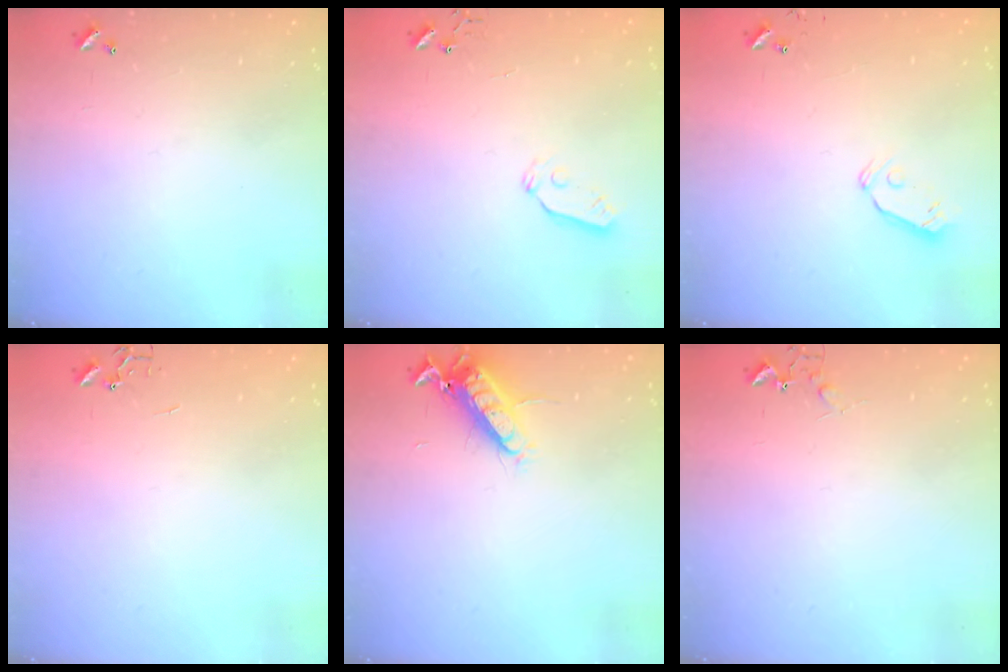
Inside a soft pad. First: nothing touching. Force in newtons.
{"total": 5.0, "press": 4.9, "slide": 0.6}
{"total": 5.4, "press": 5.3, "slide": 0.9}
{"total": 0.0}
{"total": 13.5, "press": 13.3, "slide": 1.9}
{"total": 6.6, "press": 6.6, "slide": 0.8}